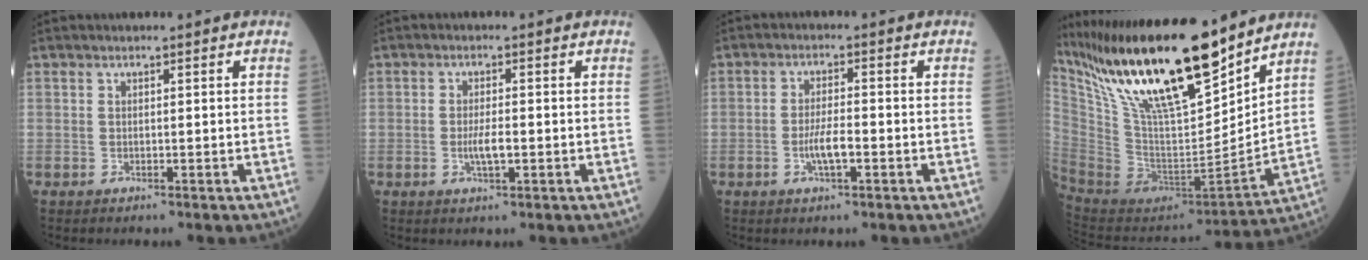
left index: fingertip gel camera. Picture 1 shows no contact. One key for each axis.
{"total": 2.9, "fx": -1.3, "fy": 0.6, "fz": 2.5, "tx": -0.054, "ty": -0.007, "tz": -0.022}
{"total": 4.0, "fx": -1.9, "fy": 0.8, "fz": 3.4, "tx": -0.068, "ty": -0.005, "tz": -0.036}
{"total": 24.9, "fx": 18.5, "fy": 4.4, "fz": 16.1, "tx": -0.302, "ty": -0.008, "tz": 0.337}